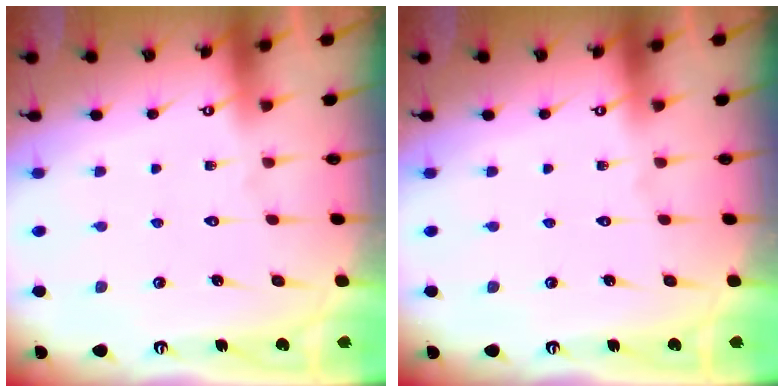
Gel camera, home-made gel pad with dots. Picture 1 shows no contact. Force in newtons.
{"total": 0.0}